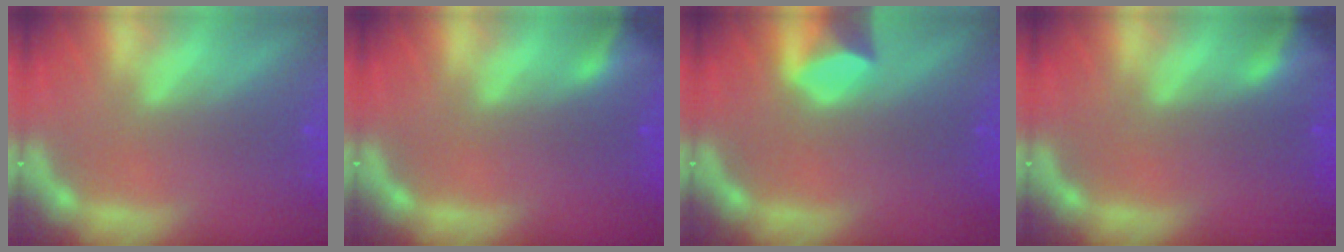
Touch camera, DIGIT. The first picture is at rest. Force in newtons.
{"total": 2.9}
{"total": 3.0}
{"total": 3.5}